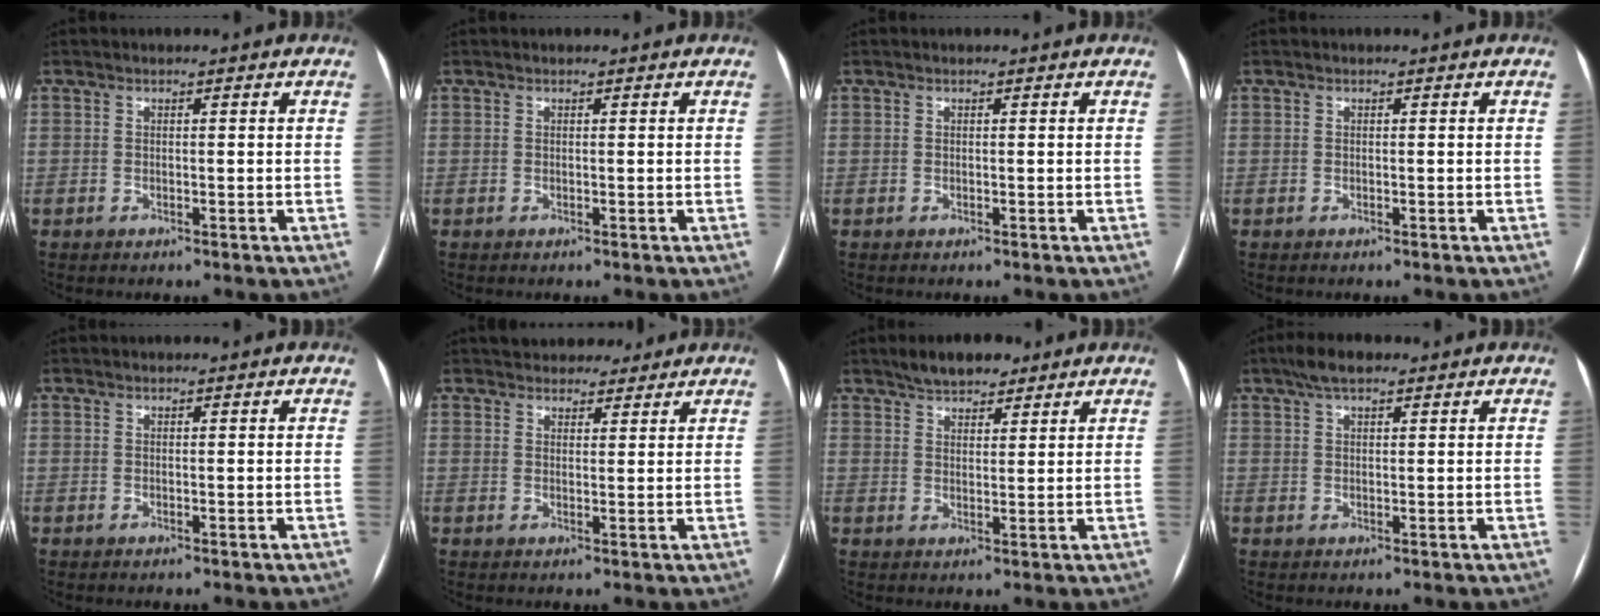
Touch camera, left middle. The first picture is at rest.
{"total": 0.0}
{"total": 0.0}
{"total": 0.0}
{"total": 0.0}
{"total": 7.6, "force": [6.8, 3.0, 1.7], "torque": [-0.004, 0.015, 0.089]}
{"total": 5.5, "force": [4.2, 2.3, 2.7], "torque": [-0.045, 0.014, 0.071]}
{"total": 4.1, "force": [2.8, 1.4, 2.7], "torque": [-0.056, 0.020, 0.048]}